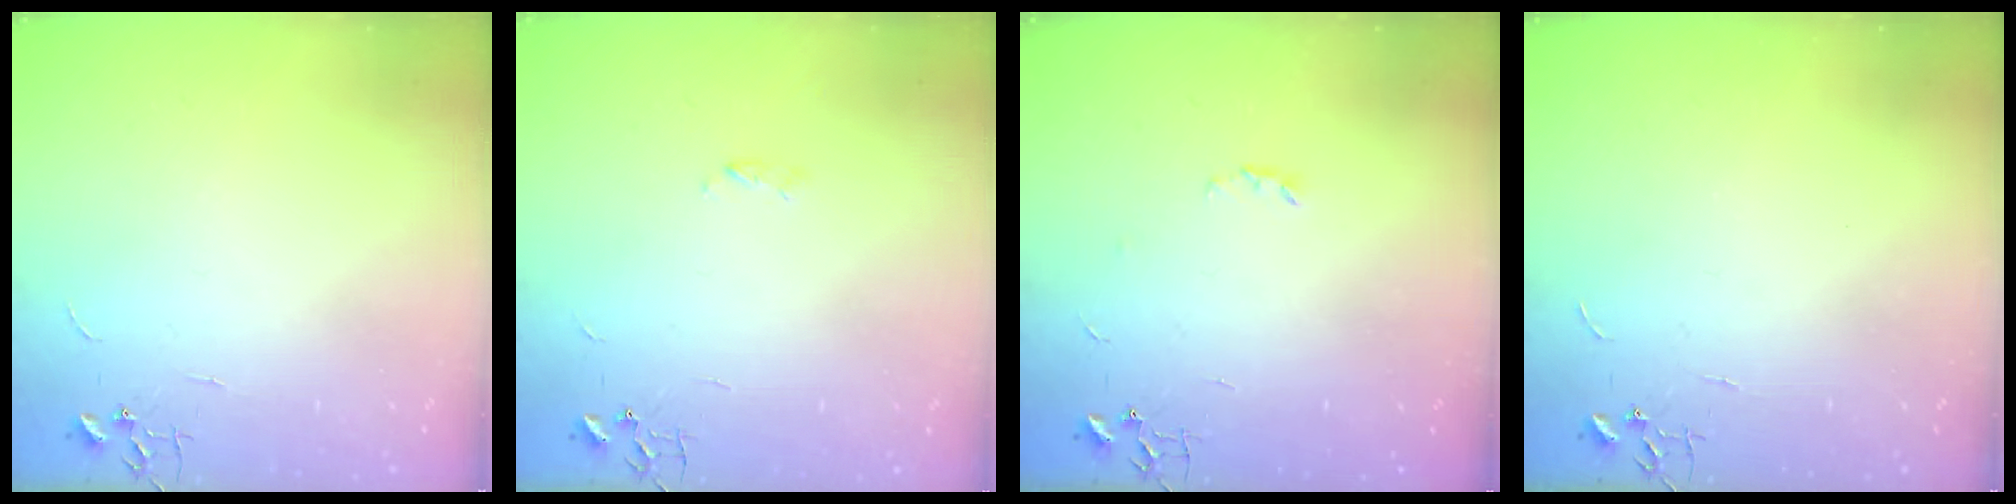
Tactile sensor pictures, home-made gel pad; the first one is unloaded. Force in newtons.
{"total": 3.9, "press": 3.6, "slide": 1.3}
{"total": 2.9, "press": 2.8, "slide": 0.5}
{"total": 0.0}